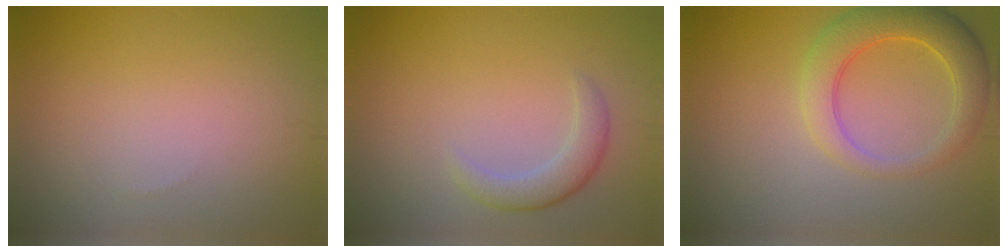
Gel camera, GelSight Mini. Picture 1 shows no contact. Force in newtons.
{"total": 2.5, "press": 2.5, "slide": 0.1}
{"total": 4.8, "press": 4.8, "slide": 0.3}